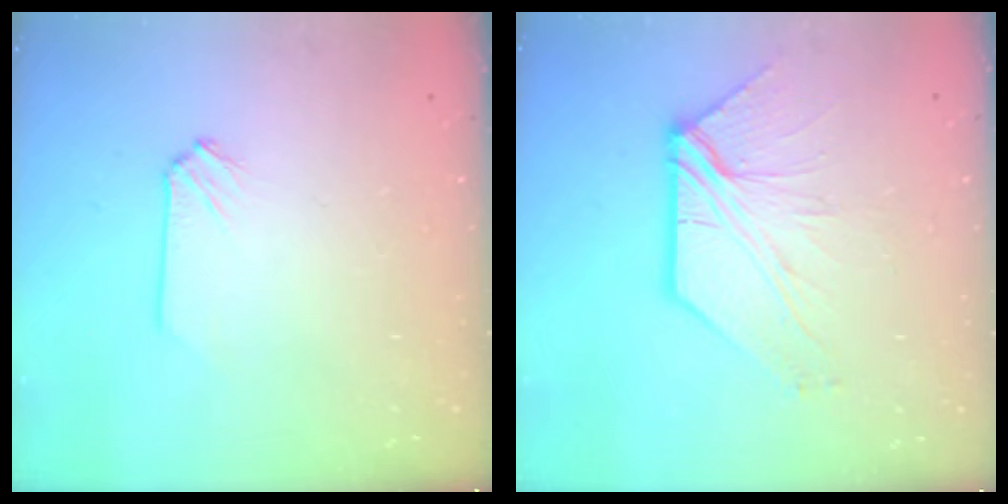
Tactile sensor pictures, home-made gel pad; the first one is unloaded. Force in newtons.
{"total": 7.3, "press": 7.3, "slide": 0.3}